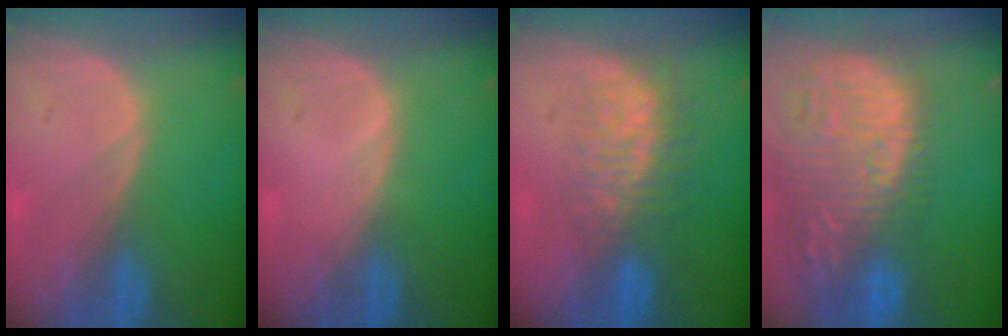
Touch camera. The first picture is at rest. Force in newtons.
{"total": 0.5, "press": 0.1, "slide": 0.5}
{"total": 7.9, "press": 7.4, "slide": 2.6}
{"total": 16.0, "press": 13.2, "slide": 9.0}